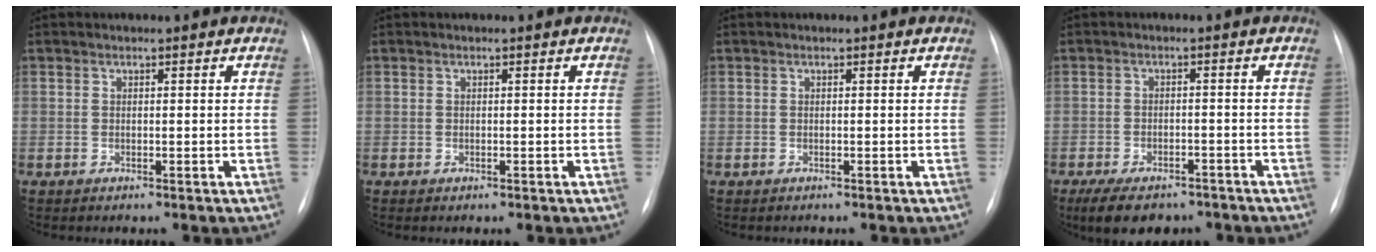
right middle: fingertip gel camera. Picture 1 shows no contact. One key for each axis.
{"total": 0.0}
{"total": 0.0}
{"total": 9.4, "fx": -7.1, "fy": 4.1, "fz": 4.4, "tx": -0.066, "ty": -0.002, "tz": -0.102}